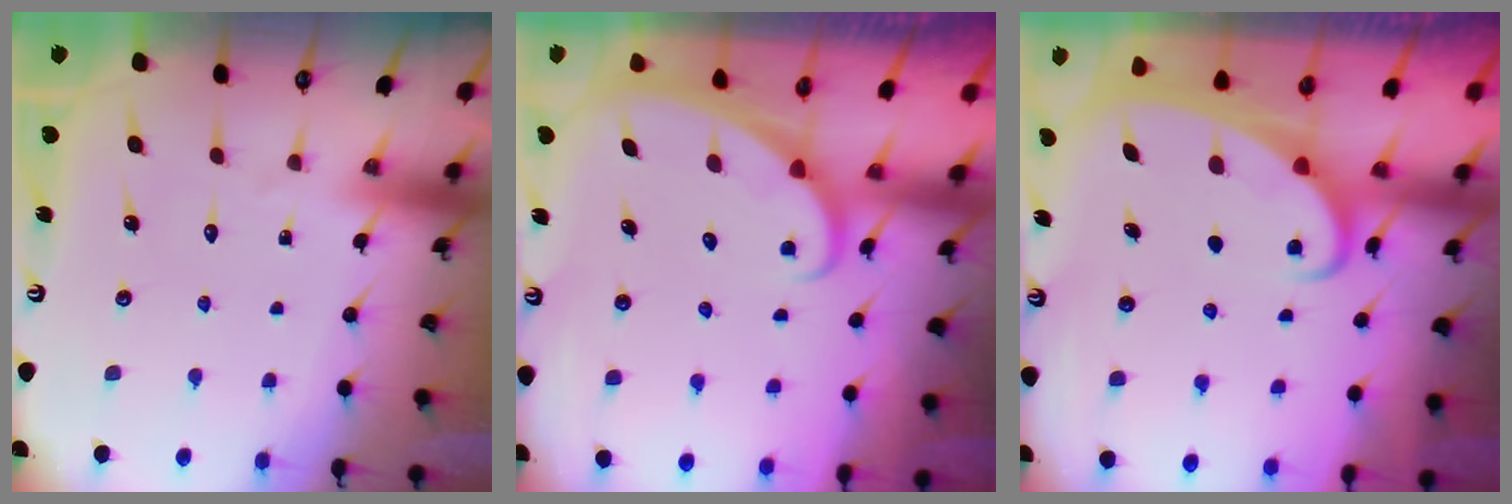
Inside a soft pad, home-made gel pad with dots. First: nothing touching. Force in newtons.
{"total": 2.0, "press": 2.0, "slide": 0.0}
{"total": 2.8, "press": 2.7, "slide": 0.3}